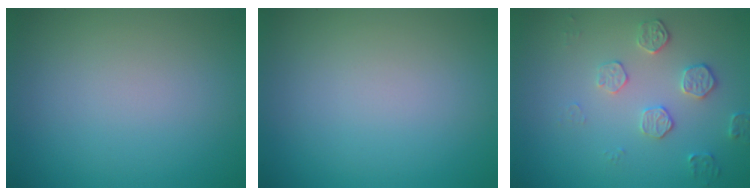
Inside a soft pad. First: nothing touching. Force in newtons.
{"total": 0.0}
{"total": 2.1, "press": 1.5, "slide": 1.4}